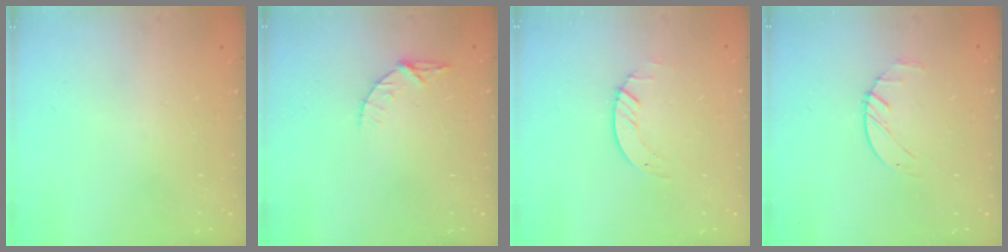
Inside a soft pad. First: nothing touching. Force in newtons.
{"total": 4.7, "press": 4.7, "slide": 0.5}
{"total": 1.2, "press": 1.1, "slide": 0.2}
{"total": 1.9, "press": 1.9, "slide": 0.3}